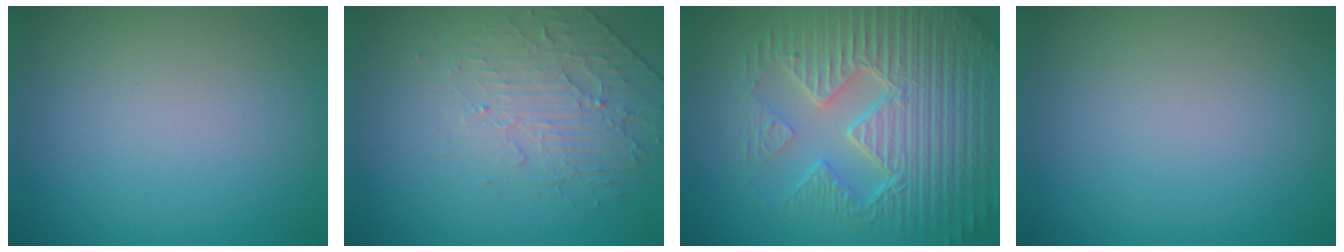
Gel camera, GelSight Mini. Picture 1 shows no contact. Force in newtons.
{"total": 2.5, "press": 1.8, "slide": 1.6}
{"total": 8.7, "press": 6.5, "slide": 5.8}
{"total": 0.0}